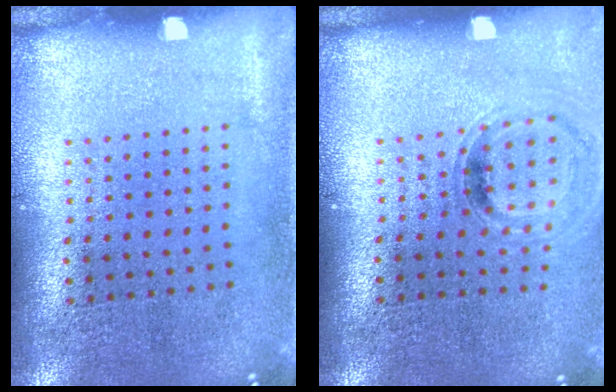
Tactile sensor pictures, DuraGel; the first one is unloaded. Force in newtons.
{"total": 0.8, "press": 0.8, "slide": 0.1}